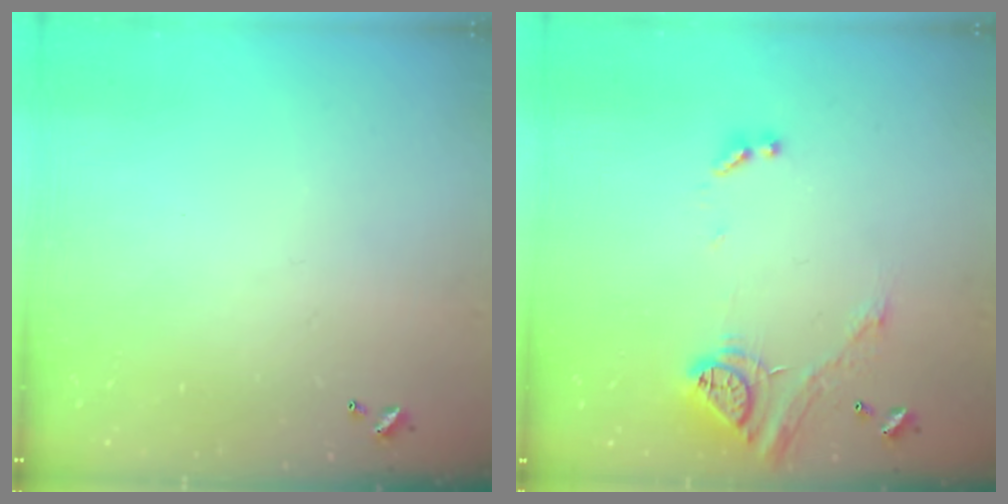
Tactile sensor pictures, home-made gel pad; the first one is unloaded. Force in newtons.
{"total": 15.6, "press": 15.6, "slide": 1.1}